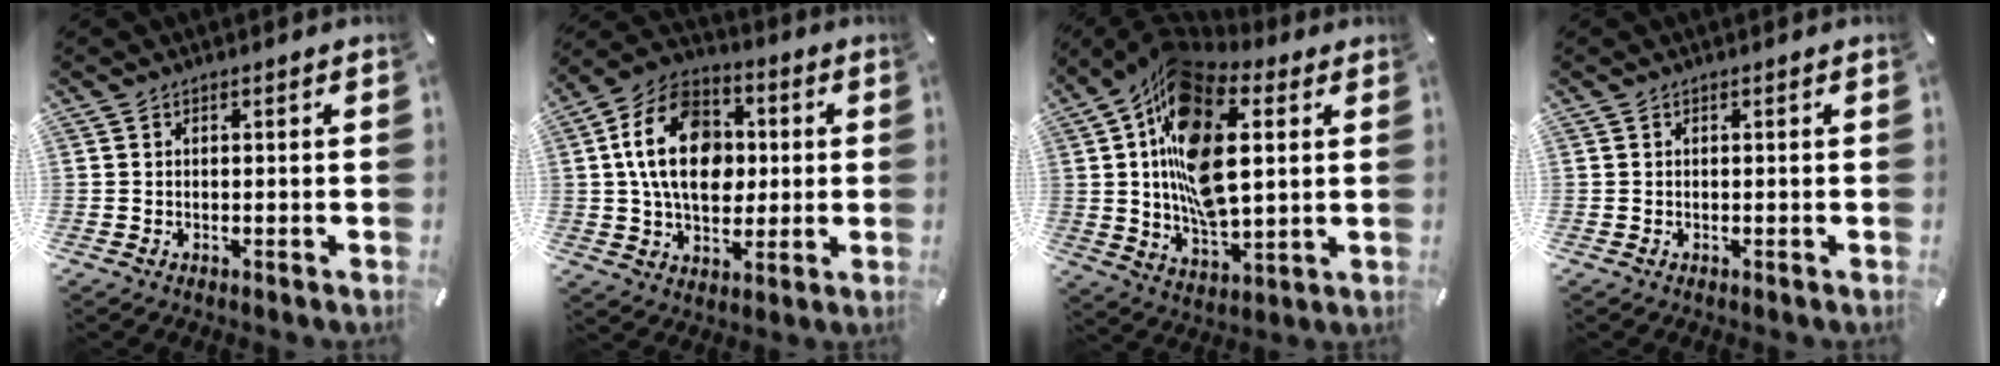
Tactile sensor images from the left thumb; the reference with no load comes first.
{"total": 17.4, "force": [1.4, 12.8, 11.7], "torque": [-0.216, 0.013, 0.023]}
{"total": 20.7, "force": [5.5, 11.7, 16.1], "torque": [-0.312, -0.015, 0.091]}
{"total": 0.0}